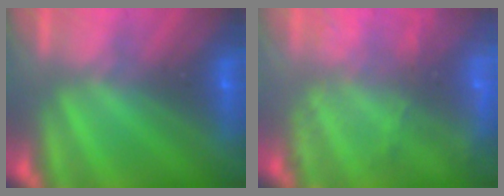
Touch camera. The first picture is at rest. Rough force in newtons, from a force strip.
{"total": 7.8}